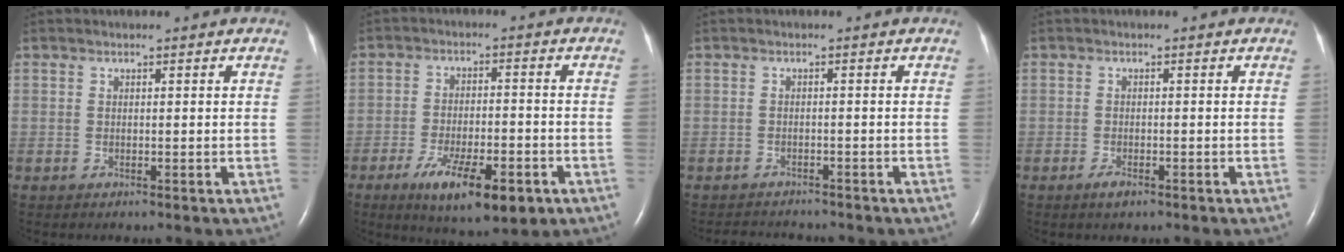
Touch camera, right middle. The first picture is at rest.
{"total": 11.5, "force": [-6.0, 3.4, 9.3], "torque": [-0.155, -0.016, -0.085]}
{"total": 4.5, "force": [-4.4, 0.7, 0.8], "torque": [-0.012, -0.006, -0.062]}
{"total": 1.6, "force": [-1.0, 0.5, 1.1], "torque": [-0.027, -0.003, -0.016]}